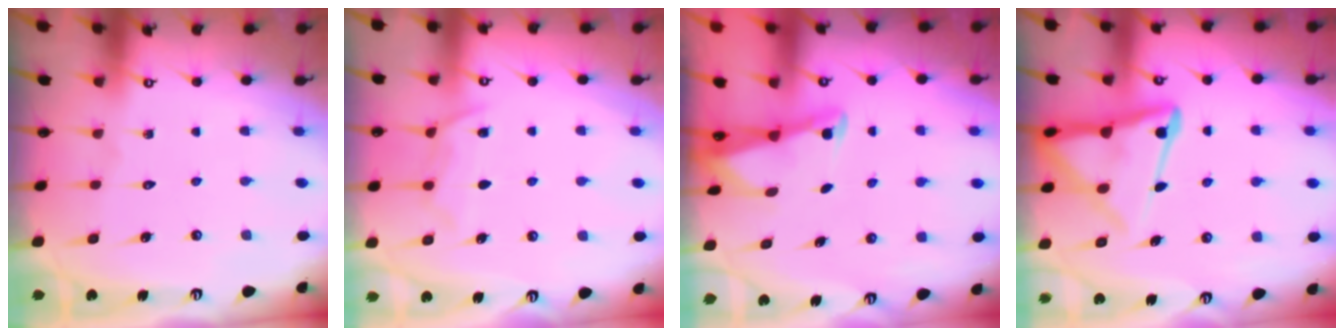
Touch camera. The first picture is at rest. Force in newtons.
{"total": 8.7, "press": 8.6, "slide": 1.1}
{"total": 2.2, "press": 2.2, "slide": 0.3}
{"total": 13.3, "press": 13.2, "slide": 1.4}